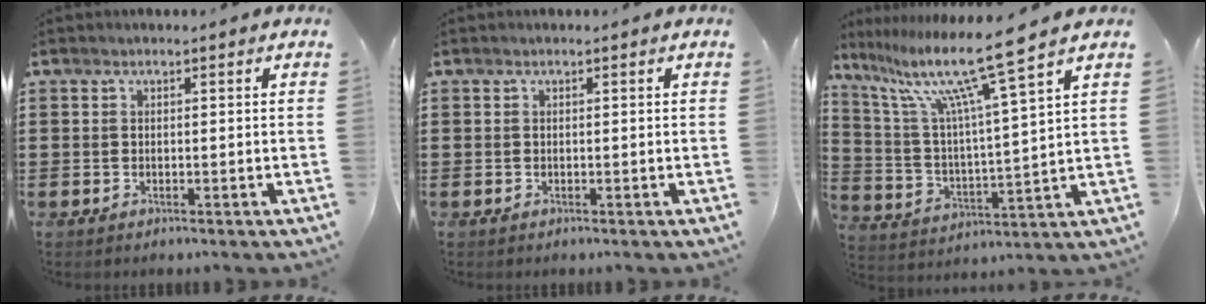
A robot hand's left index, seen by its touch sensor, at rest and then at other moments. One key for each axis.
{"total": 0.0}
{"total": 12.2, "fx": 9.2, "fy": -0.1, "fz": 8.0, "tx": -0.180, "ty": -0.052, "tz": 0.145}